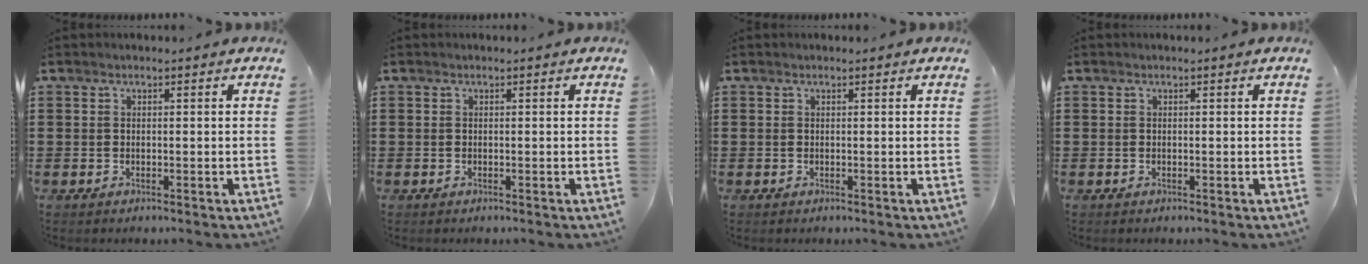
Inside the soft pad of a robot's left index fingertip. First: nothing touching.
{"total": 0.0}
{"total": 0.0}
{"total": 0.0}